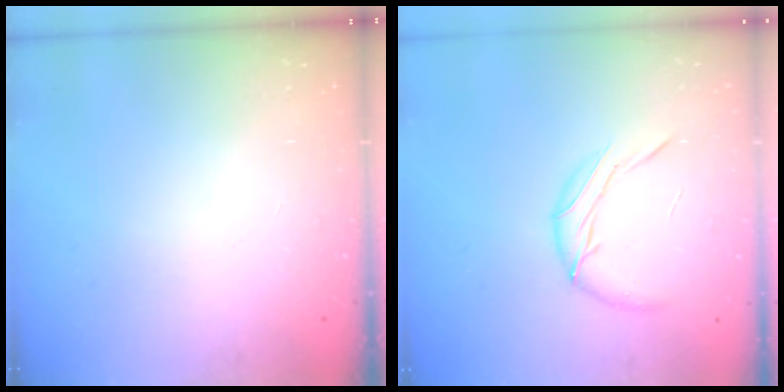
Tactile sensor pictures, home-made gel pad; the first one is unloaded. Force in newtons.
{"total": 10.8, "press": 10.5, "slide": 2.3}